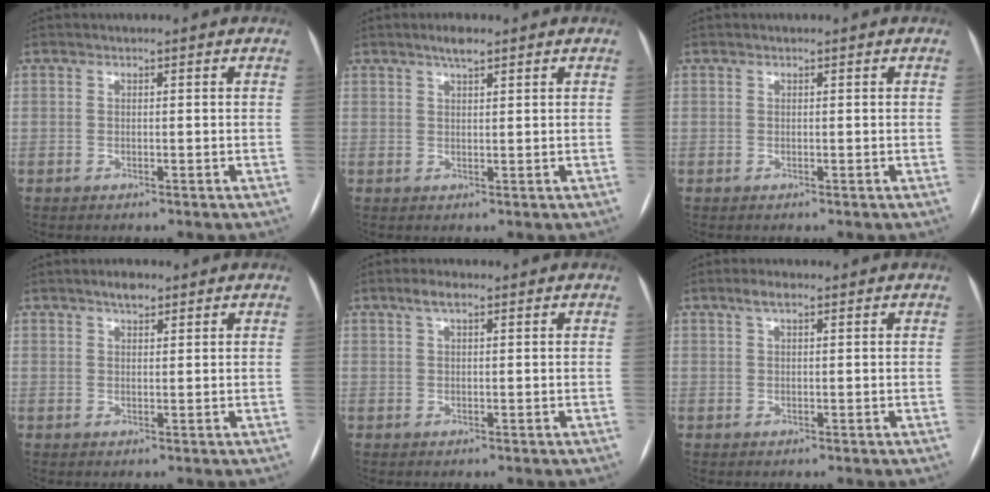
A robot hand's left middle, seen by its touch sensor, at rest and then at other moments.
{"total": 2.4, "force": [1.7, 0.4, 1.6], "torque": [-0.030, 0.005, 0.029]}
{"total": 0.0}
{"total": 2.3, "force": [1.7, 0.9, 1.3], "torque": [-0.023, 0.006, 0.026]}
{"total": 2.4, "force": [1.4, 0.7, 1.8], "torque": [-0.036, 0.015, 0.026]}
{"total": 2.1, "force": [1.3, 0.6, 1.6], "torque": [-0.032, 0.013, 0.025]}